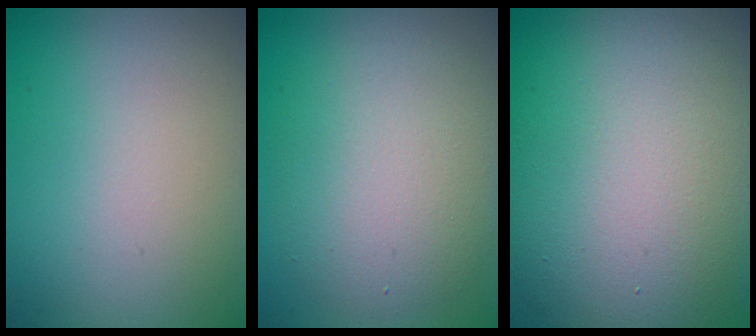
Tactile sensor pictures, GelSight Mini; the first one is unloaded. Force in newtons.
{"total": 5.6, "press": 5.6, "slide": 0.3}
{"total": 13.6, "press": 13.6, "slide": 0.9}